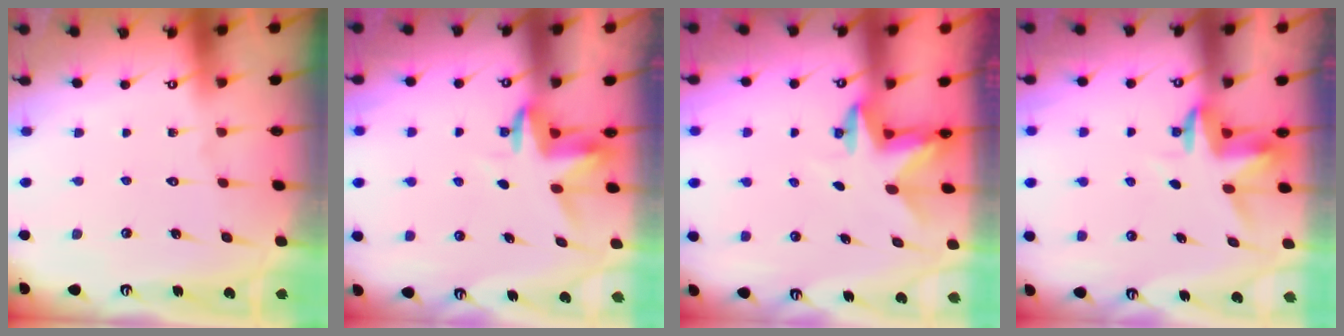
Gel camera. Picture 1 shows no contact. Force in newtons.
{"total": 3.6, "press": 3.6, "slide": 0.2}
{"total": 2.6, "press": 2.5, "slide": 0.4}
{"total": 3.5, "press": 3.5, "slide": 0.2}